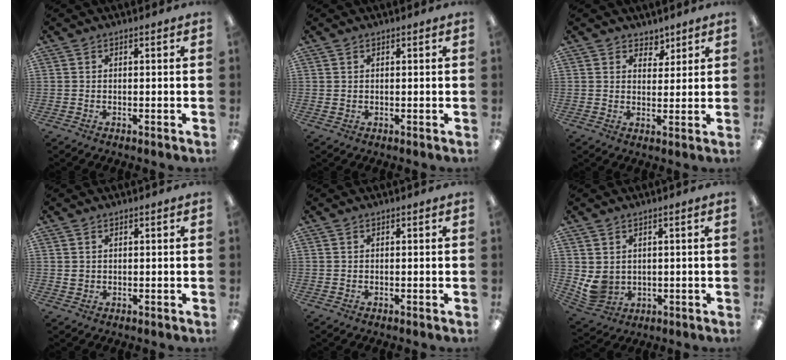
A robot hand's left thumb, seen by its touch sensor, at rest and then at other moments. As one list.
[{"total": 0.8, "force": [0.5, 0.6, 0.2], "torque": [-0.005, 0.003, 0.008]}, {"total": 4.0, "force": [2.9, 2.7, 0.3], "torque": [0.006, -0.018, 0.048]}, {"total": 1.4, "force": [0.7, 1.2, 0.4], "torque": [-0.009, 0.002, 0.014]}, {"total": 0.0}, {"total": 5.6, "force": [1.9, 4.7, 2.3], "torque": [-0.057, -0.008, 0.040]}]